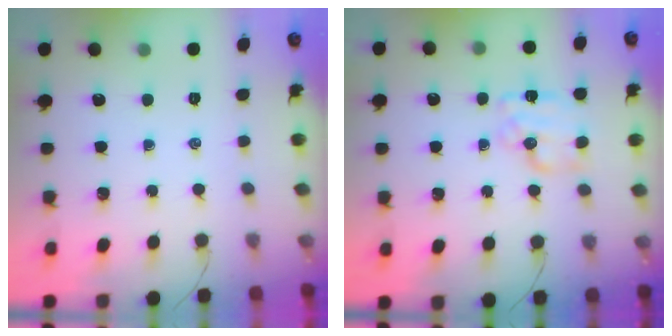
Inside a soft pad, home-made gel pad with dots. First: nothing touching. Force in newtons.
{"total": 9.7, "press": 9.7, "slide": 0.2}